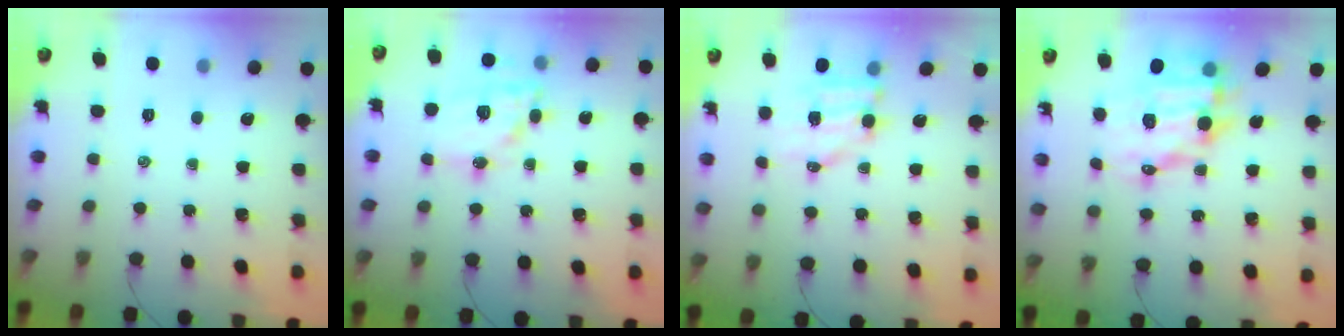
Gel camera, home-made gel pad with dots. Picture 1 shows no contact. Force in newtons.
{"total": 15.3, "press": 15.2, "slide": 2.1}
{"total": 7.1, "press": 7.1, "slide": 1.0}
{"total": 13.9, "press": 13.5, "slide": 3.0}